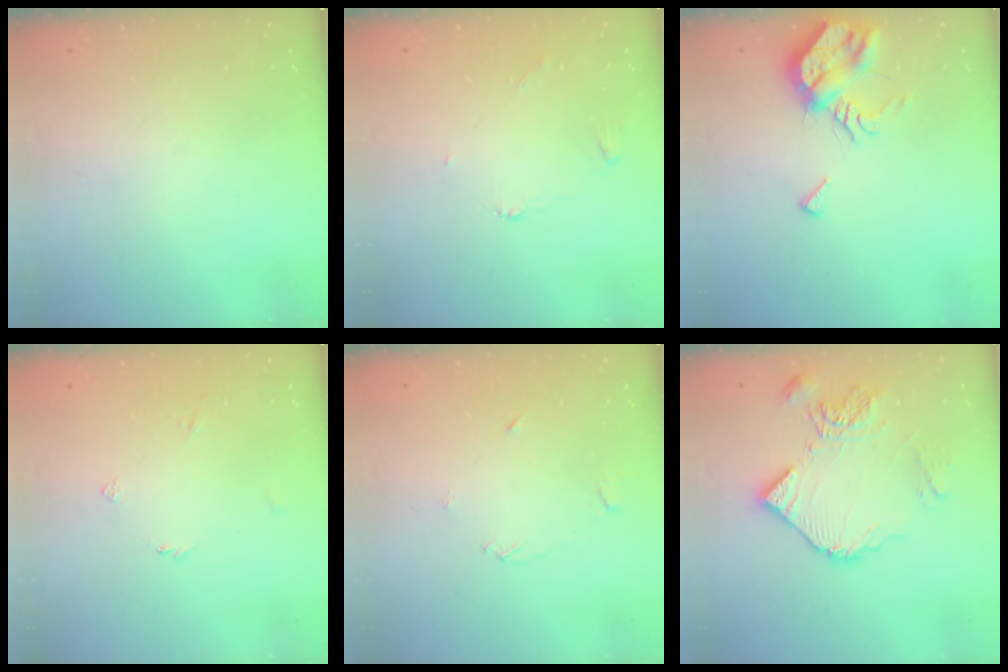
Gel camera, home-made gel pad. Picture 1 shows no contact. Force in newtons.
{"total": 2.7, "press": 2.7, "slide": 0.3}
{"total": 9.3, "press": 9.3, "slide": 0.7}
{"total": 2.5, "press": 2.4, "slide": 0.5}
{"total": 4.0, "press": 4.0, "slide": 0.5}
{"total": 12.0, "press": 11.9, "slide": 1.3}